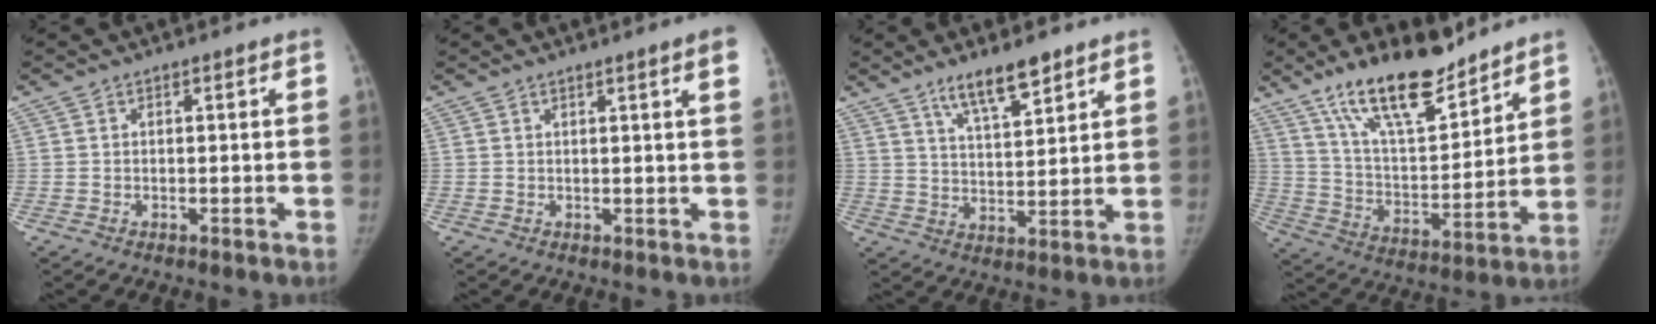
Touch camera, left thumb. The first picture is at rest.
{"total": 3.4, "force": [1.8, -0.4, 2.9], "torque": [-0.035, -0.003, 0.019]}
{"total": 8.7, "force": [6.2, 2.2, 5.7], "torque": [-0.085, -0.038, 0.112]}
{"total": 18.9, "force": [13.9, 6.3, 11.1], "torque": [-0.151, -0.078, 0.246]}